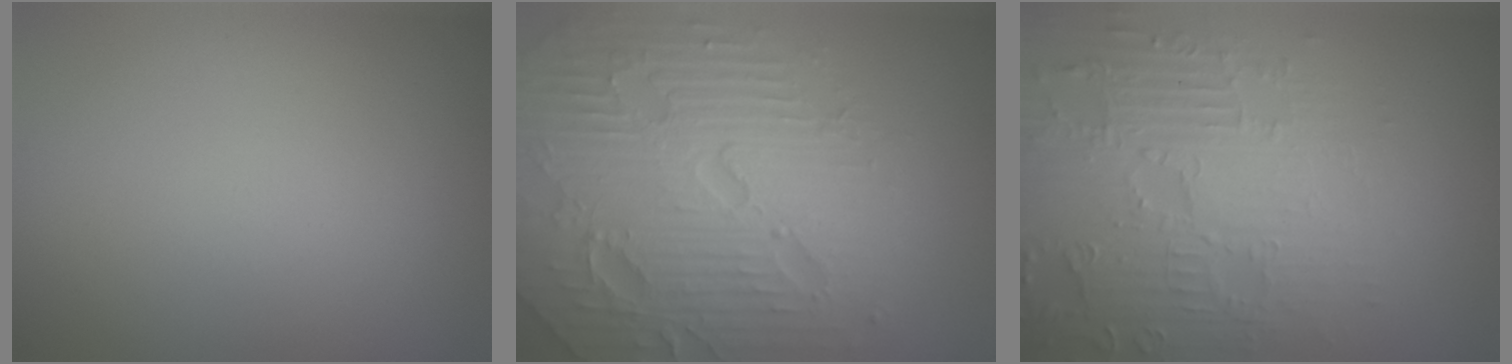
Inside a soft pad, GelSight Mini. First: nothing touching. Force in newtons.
{"total": 7.4, "press": 7.3, "slide": 1.6}
{"total": 5.6, "press": 5.1, "slide": 2.2}